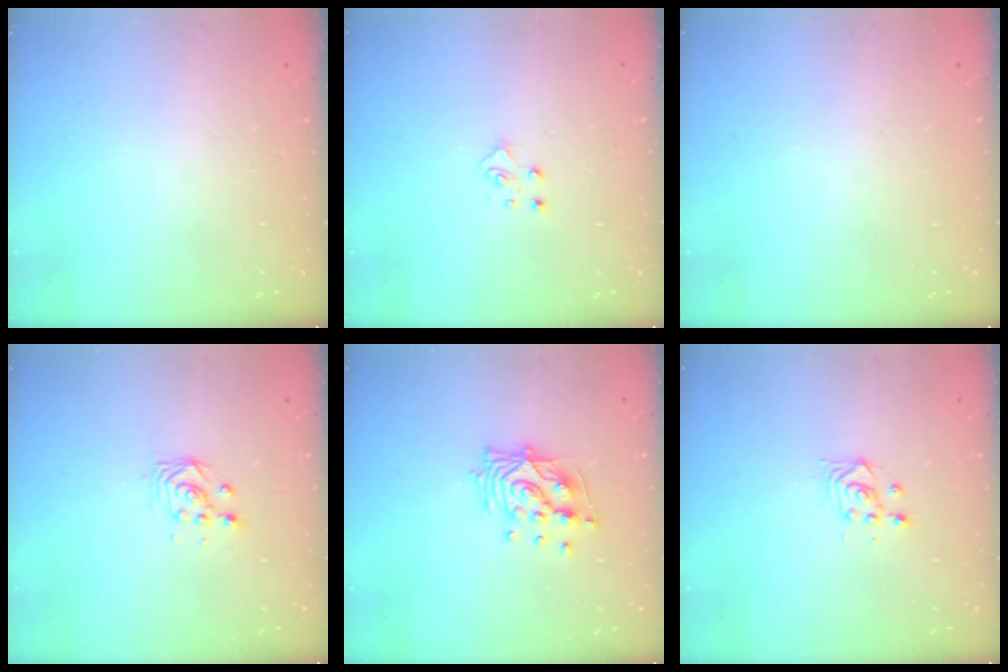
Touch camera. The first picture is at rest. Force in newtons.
{"total": 4.3, "press": 4.2, "slide": 0.4}
{"total": 0.0}
{"total": 3.0, "press": 2.9, "slide": 0.3}
{"total": 12.6, "press": 12.5, "slide": 1.3}
{"total": 3.3, "press": 3.2, "slide": 0.4}